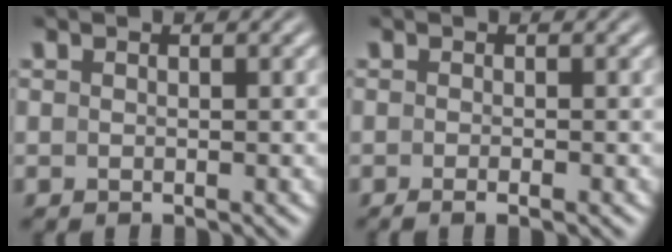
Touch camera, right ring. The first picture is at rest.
{"total": 1.3, "force": [-1.1, -0.1, 0.7], "torque": [-0.011, 0.000, -0.018]}